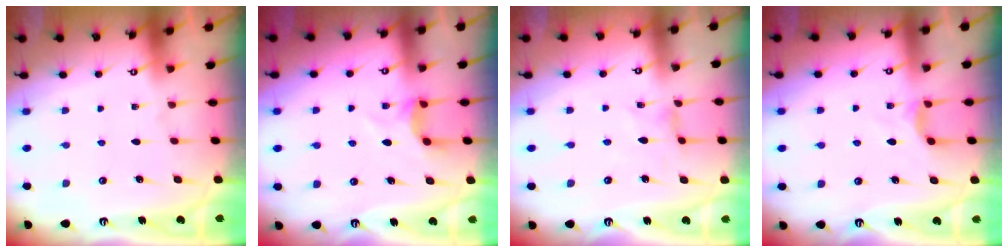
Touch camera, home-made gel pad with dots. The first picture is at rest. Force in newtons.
{"total": 4.8, "press": 4.7, "slide": 0.8}
{"total": 1.2, "press": 1.2, "slide": 0.1}
{"total": 2.9, "press": 2.9, "slide": 0.4}